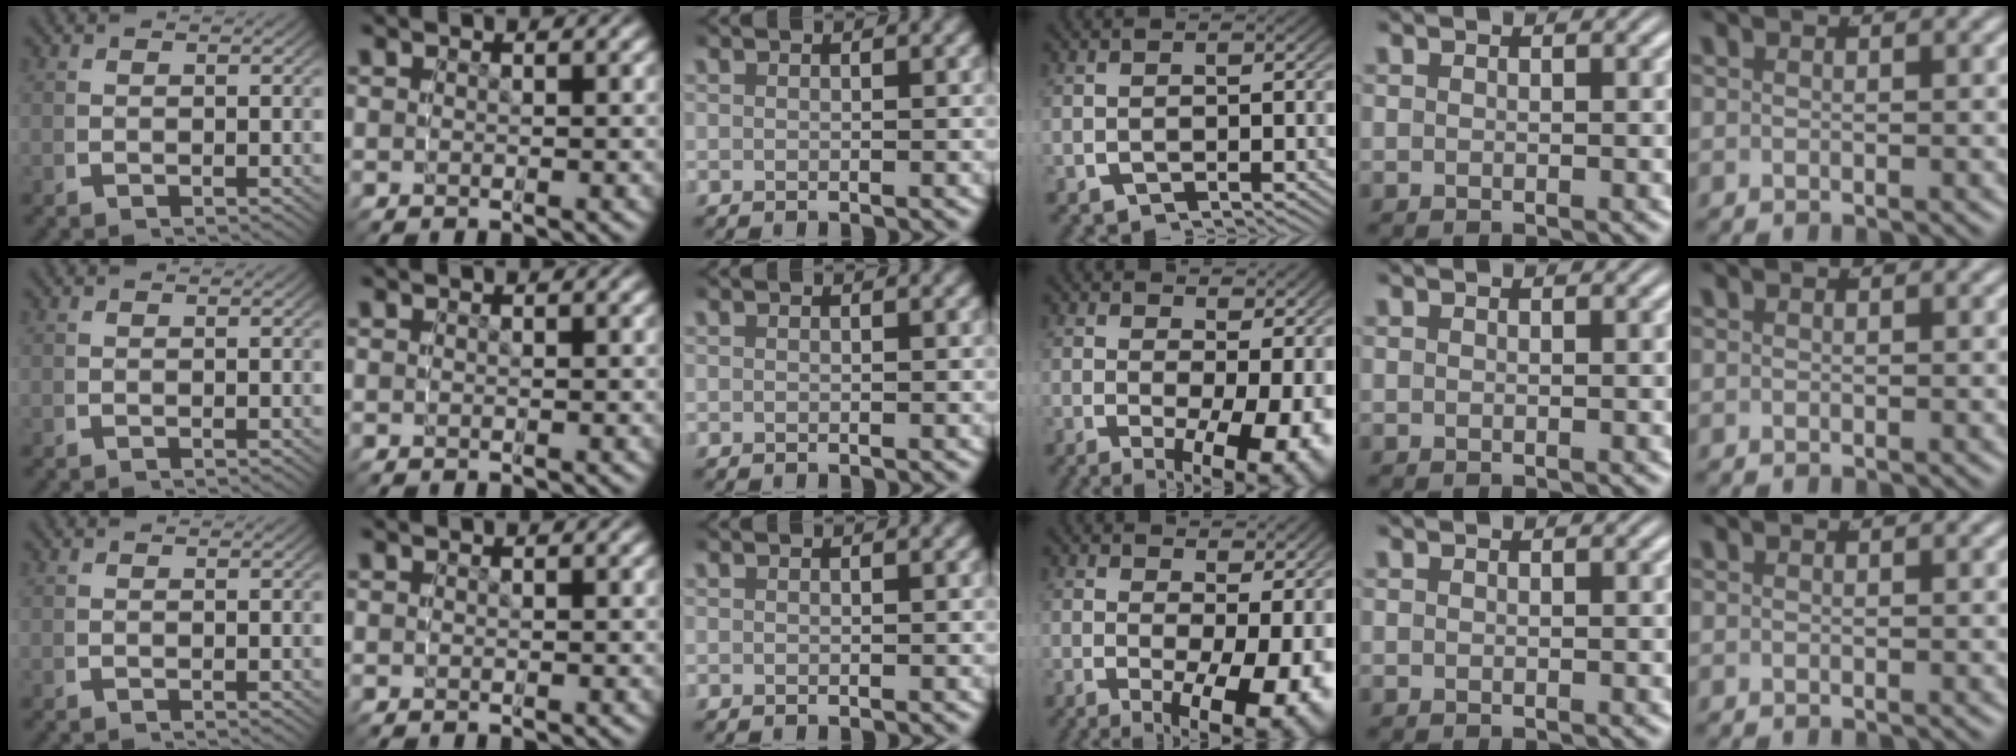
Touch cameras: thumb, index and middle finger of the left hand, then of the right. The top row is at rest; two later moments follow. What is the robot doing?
{"motion": "grasp_and_lifting", "object": "bottle"}